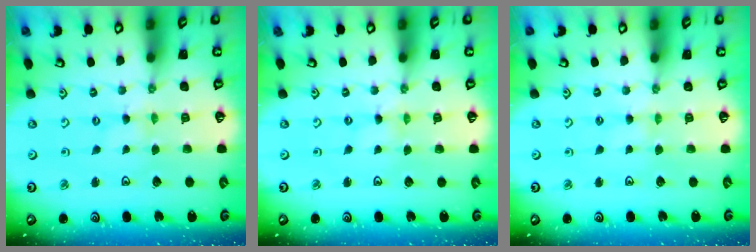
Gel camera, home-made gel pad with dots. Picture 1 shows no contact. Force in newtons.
{"total": 0.0}
{"total": 2.1, "press": 2.1, "slide": 0.2}